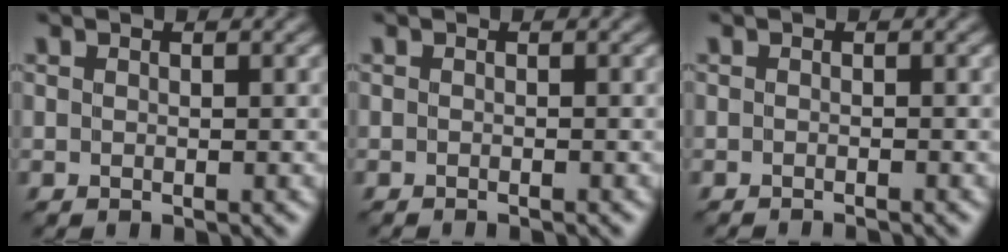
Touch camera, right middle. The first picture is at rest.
{"total": 0.7, "force": [-0.7, -0.3, 0.0], "torque": [0.000, -0.003, -0.011]}
{"total": 1.0, "force": [-1.0, -0.2, 0.1], "torque": [0.001, -0.004, -0.014]}